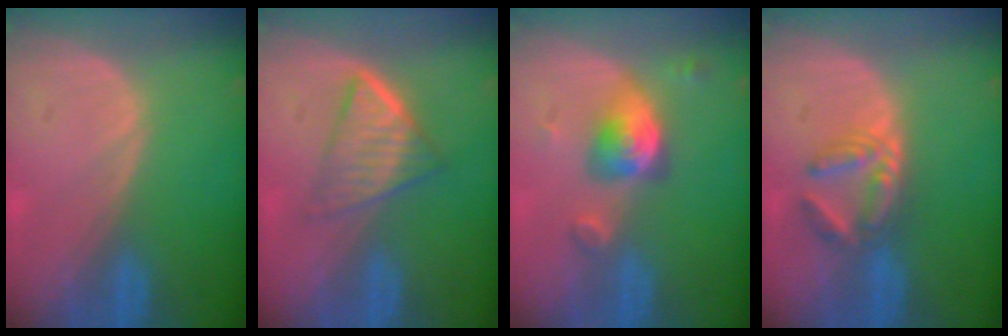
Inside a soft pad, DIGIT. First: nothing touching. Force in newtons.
{"total": 6.3, "press": 5.4, "slide": 3.1}
{"total": 5.1, "press": 5.1, "slide": 0.2}
{"total": 5.7, "press": 5.1, "slide": 2.7}